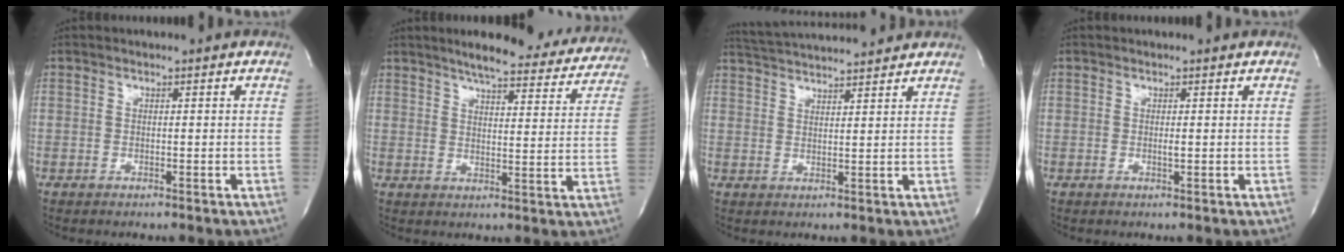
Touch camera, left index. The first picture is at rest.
{"total": 18.2, "force": [16.2, 3.6, 7.4], "torque": [-0.089, -0.015, 0.190]}
{"total": 10.9, "force": [10.3, 0.4, 3.5], "torque": [-0.072, 0.021, 0.157]}
{"total": 0.5, "force": [-0.2, 0.0, 0.5], "torque": [-0.014, -0.007, -0.004]}